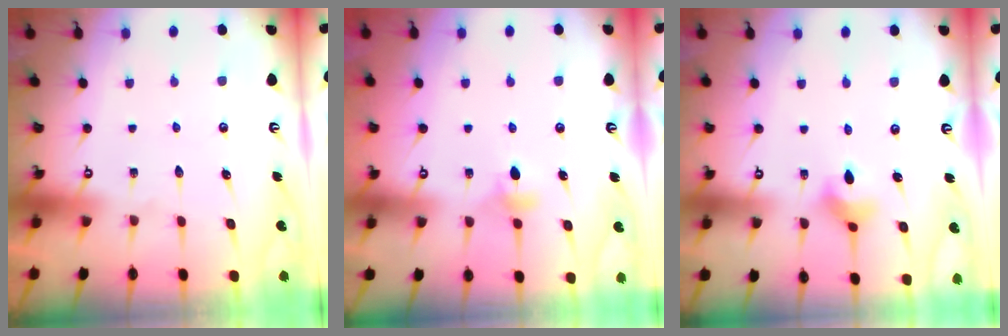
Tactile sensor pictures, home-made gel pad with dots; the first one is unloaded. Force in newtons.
{"total": 3.4, "press": 3.3, "slide": 0.8}
{"total": 5.1, "press": 5.0, "slide": 1.3}